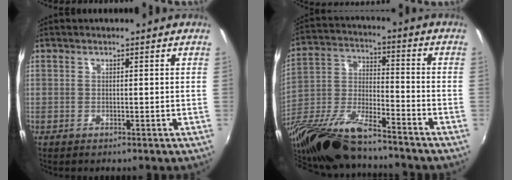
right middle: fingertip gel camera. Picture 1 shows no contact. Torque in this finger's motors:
{"motor_torque": [0.67, -1.47, 0.64, 0.21]}